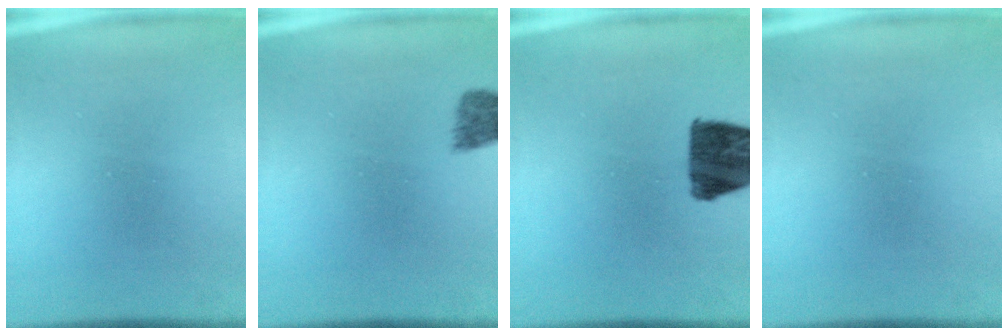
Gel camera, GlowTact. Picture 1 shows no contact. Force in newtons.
{"total": 1.9}
{"total": 11.2}
{"total": 0.0}